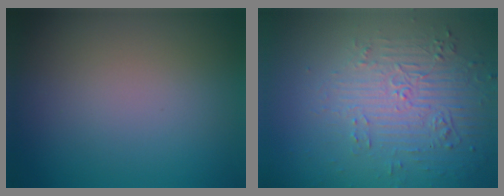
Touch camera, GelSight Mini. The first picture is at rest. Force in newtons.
{"total": 4.6, "press": 3.2, "slide": 3.2}